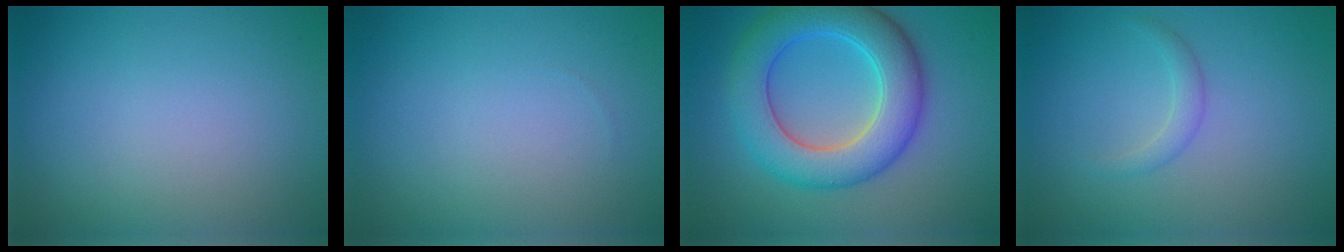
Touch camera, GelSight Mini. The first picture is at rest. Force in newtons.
{"total": 0.0}
{"total": 8.3, "press": 8.3, "slide": 0.1}
{"total": 1.3, "press": 1.3, "slide": 0.1}